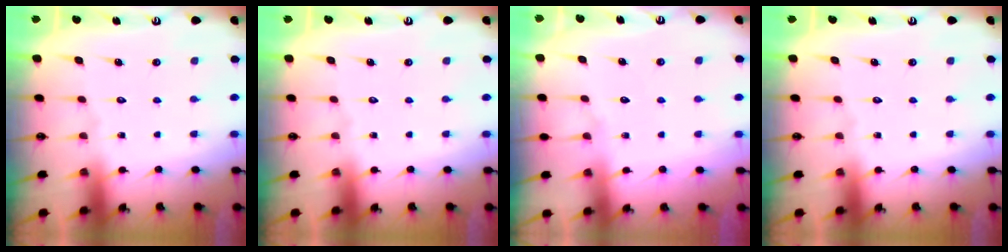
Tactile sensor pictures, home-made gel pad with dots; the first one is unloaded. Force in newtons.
{"total": 0.0}
{"total": 4.4, "press": 4.4, "slide": 0.6}
{"total": 0.0}